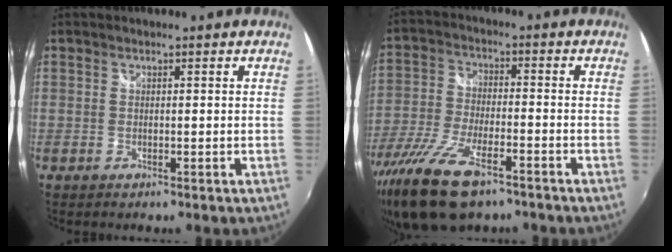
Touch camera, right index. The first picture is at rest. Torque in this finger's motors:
{"motor_torque": [1.74, -0.40, 0.70, 0.14]}